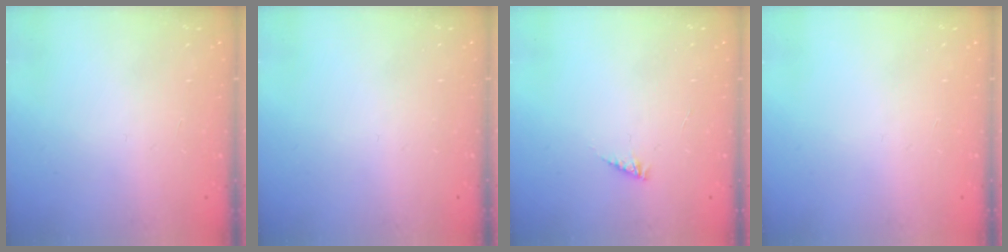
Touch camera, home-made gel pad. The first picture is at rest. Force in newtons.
{"total": 0.0}
{"total": 2.5, "press": 2.5, "slide": 0.2}
{"total": 0.0}